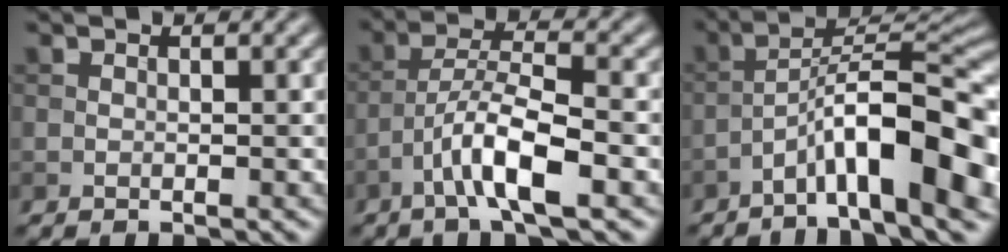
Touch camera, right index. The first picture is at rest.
{"total": 5.8, "force": [-2.8, 1.2, 4.9], "torque": [-0.090, 0.012, -0.054]}
{"total": 12.3, "force": [-5.5, 3.0, 10.6], "torque": [-0.159, 0.020, -0.086]}